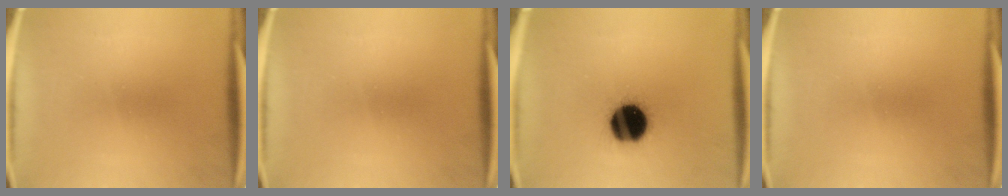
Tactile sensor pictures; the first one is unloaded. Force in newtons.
{"total": 0.0}
{"total": 18.4}
{"total": 0.0}